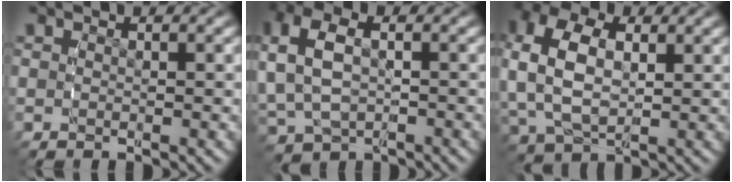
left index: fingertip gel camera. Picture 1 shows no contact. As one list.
[{"total": 6.4, "force": [0.5, 4.7, 4.3], "torque": [-0.108, -0.012, 0.020]}, {"total": 8.1, "force": [1.2, 5.8, 5.5], "torque": [-0.135, -0.013, 0.029]}]